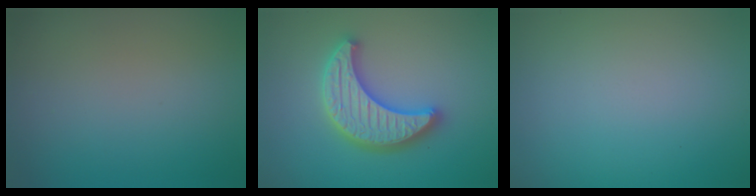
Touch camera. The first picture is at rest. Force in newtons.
{"total": 5.4, "press": 5.3, "slide": 0.9}
{"total": 0.0}